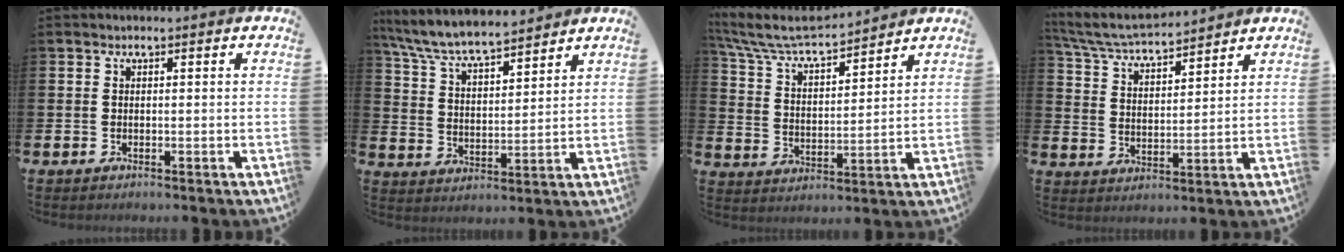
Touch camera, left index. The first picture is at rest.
{"total": 7.1, "force": [6.7, 0.8, 2.0], "torque": [-0.069, -0.043, 0.118]}
{"total": 7.3, "force": [6.8, 1.2, 2.4], "torque": [-0.083, -0.046, 0.118]}
{"total": 5.7, "force": [5.5, 0.6, 1.3], "torque": [-0.054, -0.034, 0.096]}